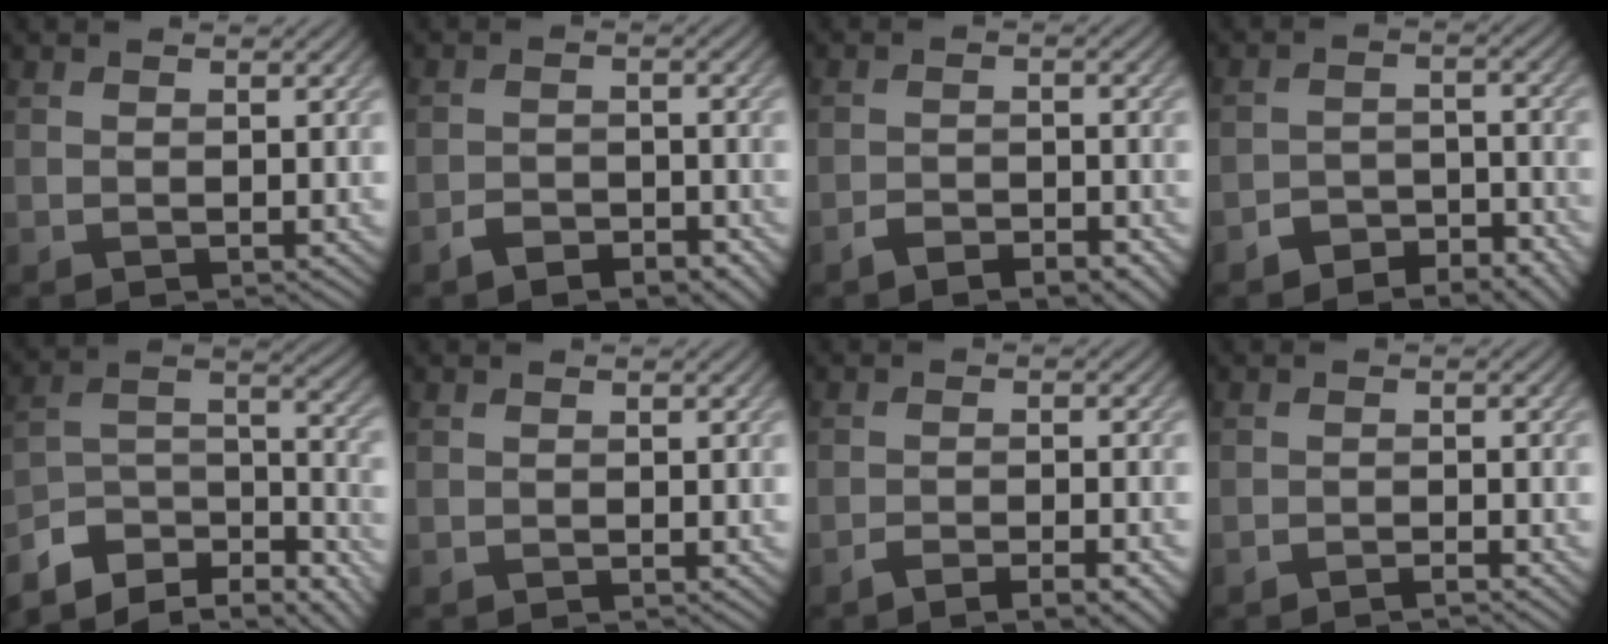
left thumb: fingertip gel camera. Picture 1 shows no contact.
{"total": 4.6, "force": [-3.1, 2.2, 2.6], "torque": [-0.041, 0.000, -0.053]}
{"total": 4.8, "force": [-3.3, 1.9, 3.0], "torque": [-0.048, 0.002, -0.054]}
{"total": 5.7, "force": [-4.2, 2.8, 2.6], "torque": [-0.037, 0.002, -0.078]}
{"total": 11.6, "force": [-7.9, 5.6, 6.4], "torque": [-0.146, -0.003, -0.133]}
{"total": 0.0}
{"total": 4.7, "force": [-3.2, 1.0, 3.3], "torque": [-0.051, 0.002, -0.053]}
{"total": 1.4, "force": [-1.2, 0.0, 0.7], "torque": [-0.009, 0.003, -0.026]}